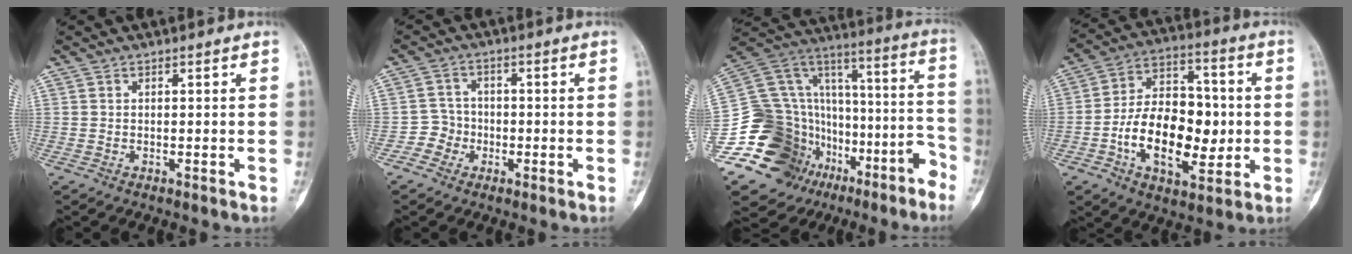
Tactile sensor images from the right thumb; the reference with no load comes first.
{"total": 3.8, "force": [-1.6, 3.4, -0.1], "torque": [0.031, 0.015, -0.040]}
{"total": 30.5, "force": [-16.8, 20.0, 15.9], "torque": [-0.245, 0.157, -0.256]}
{"total": 18.5, "force": [-2.7, 11.1, 14.5], "torque": [-0.208, 0.028, -0.041]}